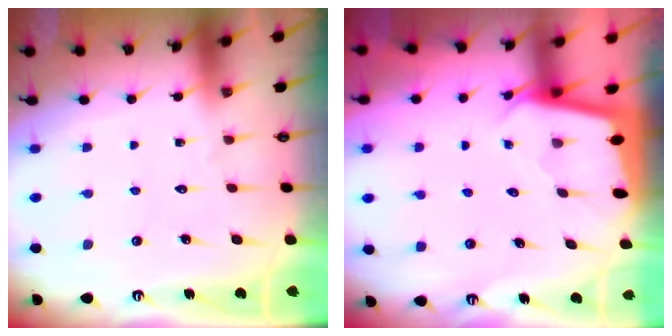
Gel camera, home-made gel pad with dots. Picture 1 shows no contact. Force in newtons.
{"total": 1.9, "press": 1.9, "slide": 0.1}